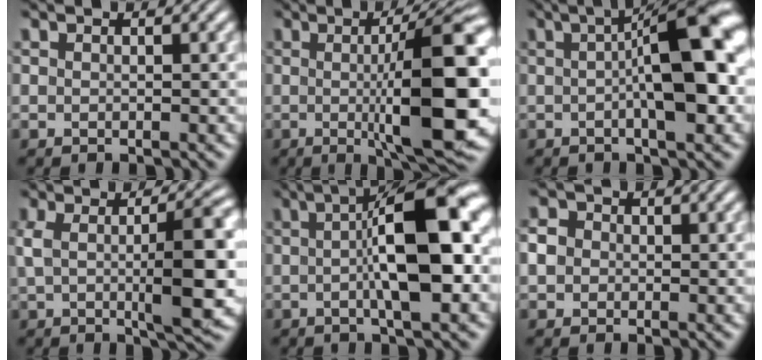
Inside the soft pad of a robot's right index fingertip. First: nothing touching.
{"total": 12.0, "force": [-1.0, 2.3, 11.8], "torque": [-0.153, 0.007, -0.016]}
{"total": 9.1, "force": [0.5, 2.0, 8.9], "torque": [-0.115, 0.013, 0.002]}
{"total": 7.8, "force": [0.1, 2.1, 7.5], "torque": [-0.117, 0.003, 0.002]}
{"total": 11.1, "force": [1.4, 3.1, 10.6], "torque": [-0.149, 0.012, 0.015]}
{"total": 2.9, "force": [0.1, 2.7, 1.1], "torque": [-0.031, -0.002, -0.003]}